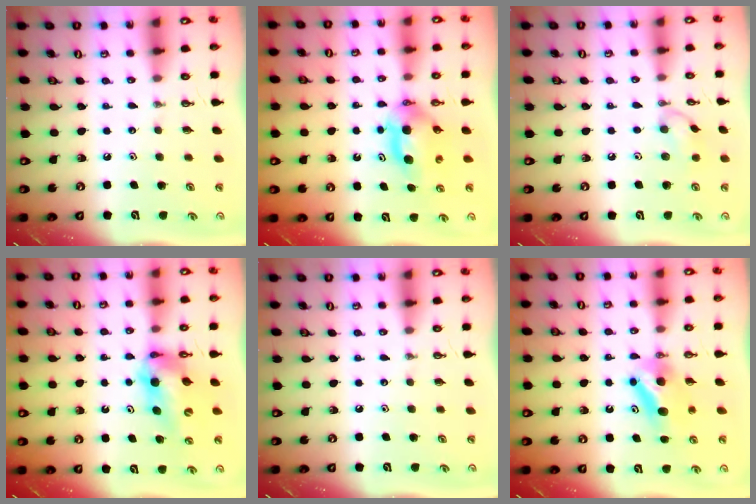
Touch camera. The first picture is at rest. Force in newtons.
{"total": 5.5, "press": 5.1, "slide": 2.0}
{"total": 7.9, "press": 7.9, "slide": 0.4}
{"total": 9.5, "press": 9.5, "slide": 1.0}
{"total": 0.0}
{"total": 6.6, "press": 6.6, "slide": 0.7}